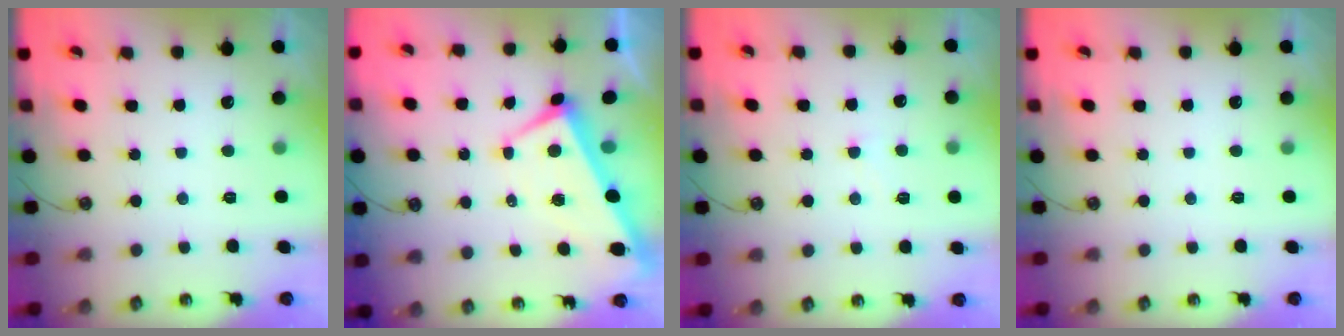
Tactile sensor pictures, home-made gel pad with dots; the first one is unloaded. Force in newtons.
{"total": 0.9, "press": 0.1, "slide": 0.9}
{"total": 5.3, "press": 5.3, "slide": 0.8}
{"total": 0.0}